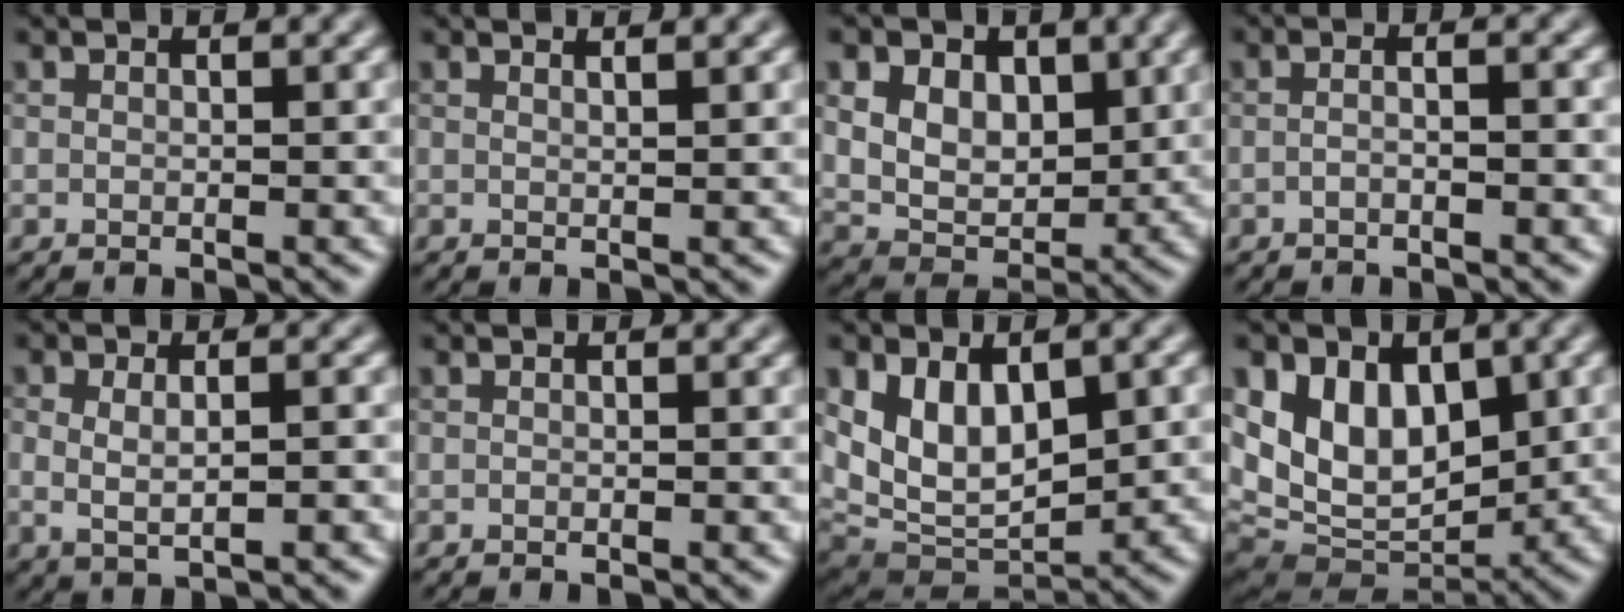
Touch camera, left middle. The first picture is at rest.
{"total": 2.3, "force": [1.6, 0.9, 1.4], "torque": [0.000, 0.008, 0.000]}
{"total": 6.6, "force": [2.1, 4.8, 3.9], "torque": [-0.085, -0.004, 0.037]}
{"total": 1.9, "force": [-0.2, 0.8, 1.7], "torque": [-0.011, -0.004, -0.020]}
{"total": 2.4, "force": [0.2, 1.0, 2.2], "torque": [-0.039, -0.003, 0.004]}
{"total": 0.0}
{"total": 8.0, "force": [1.7, 4.9, 6.1], "torque": [-0.109, -0.021, 0.034]}
{"total": 8.2, "force": [2.3, 5.5, 5.6], "torque": [-0.092, -0.021, 0.037]}